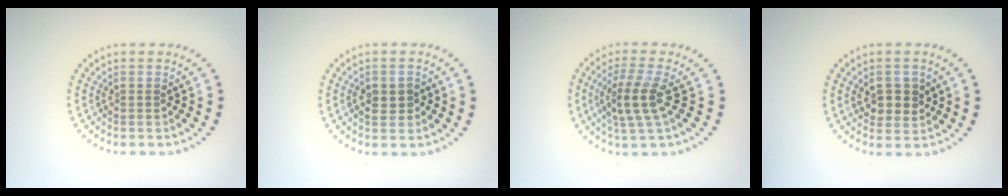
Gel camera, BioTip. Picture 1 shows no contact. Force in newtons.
{"total": 2.2, "press": 2.2, "slide": 0.2}
{"total": 3.5, "press": 3.0, "slide": 1.8}
{"total": 2.7, "press": 2.7, "slide": 0.6}